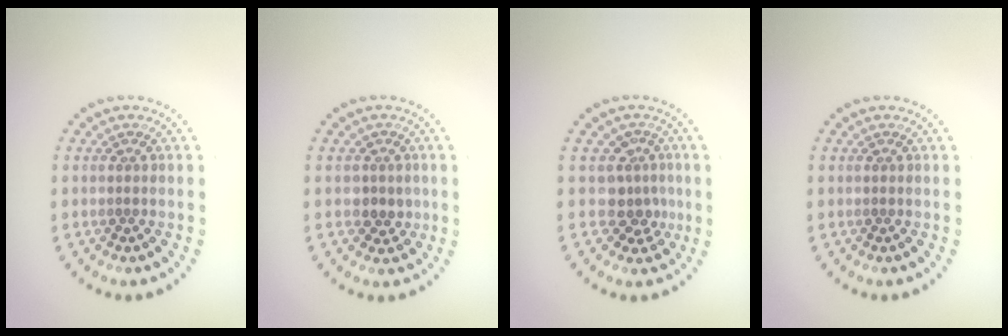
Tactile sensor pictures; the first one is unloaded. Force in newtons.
{"total": 2.0, "press": 1.7, "slide": 1.0}
{"total": 2.7, "press": 2.0, "slide": 1.9}
{"total": 0.0}